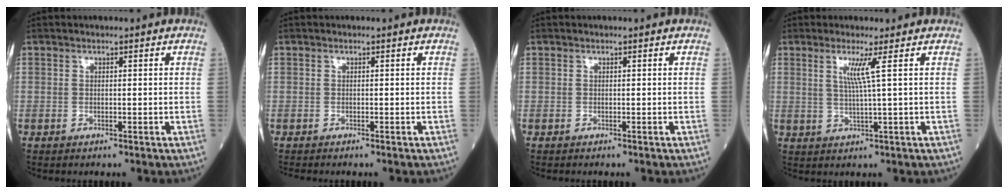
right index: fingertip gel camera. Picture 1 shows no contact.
{"total": 0.7, "force": [-0.7, -0.2, 0.1], "torque": [0.002, 0.000, -0.015]}
{"total": 0.0}
{"total": 3.6, "force": [1.3, -1.3, 3.1], "torque": [-0.064, -0.007, 0.026]}